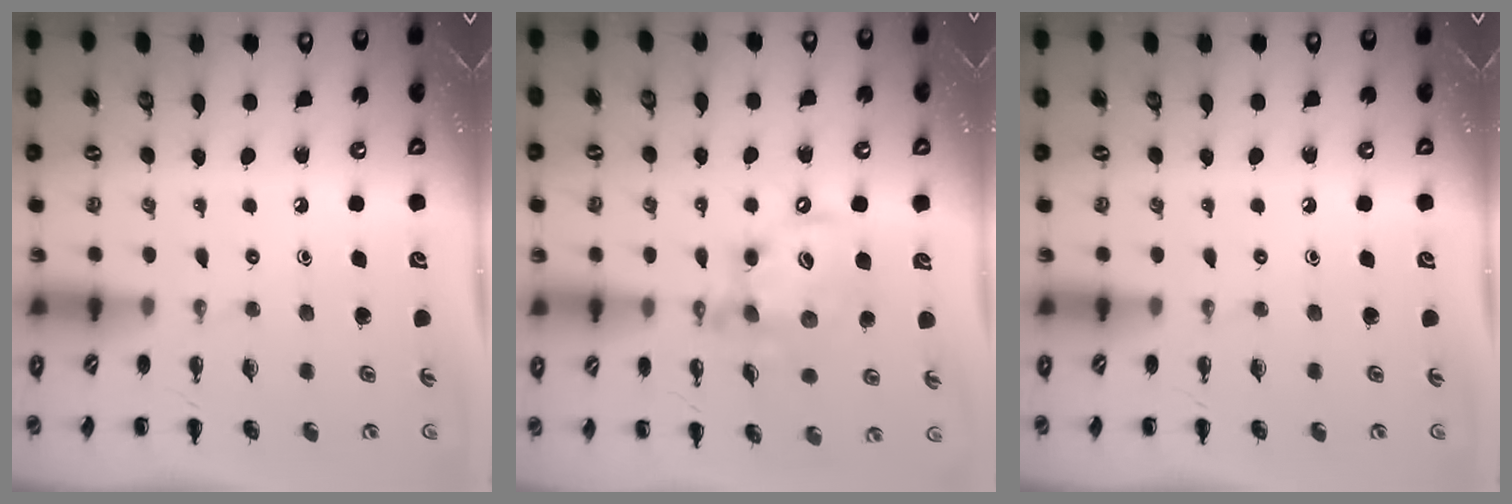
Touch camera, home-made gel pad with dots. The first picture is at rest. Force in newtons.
{"total": 13.4, "press": 13.1, "slide": 3.2}
{"total": 0.0}